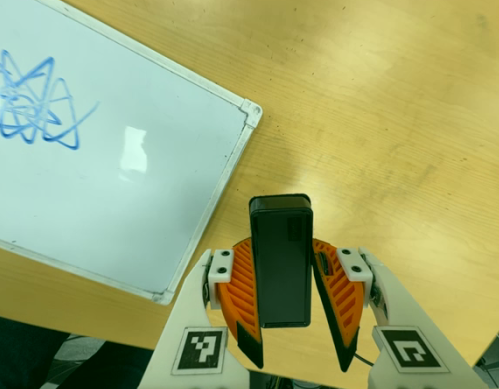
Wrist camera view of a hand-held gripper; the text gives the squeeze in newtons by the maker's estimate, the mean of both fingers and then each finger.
{"total": 6.0, "left": 5.6, "right": 6.3}